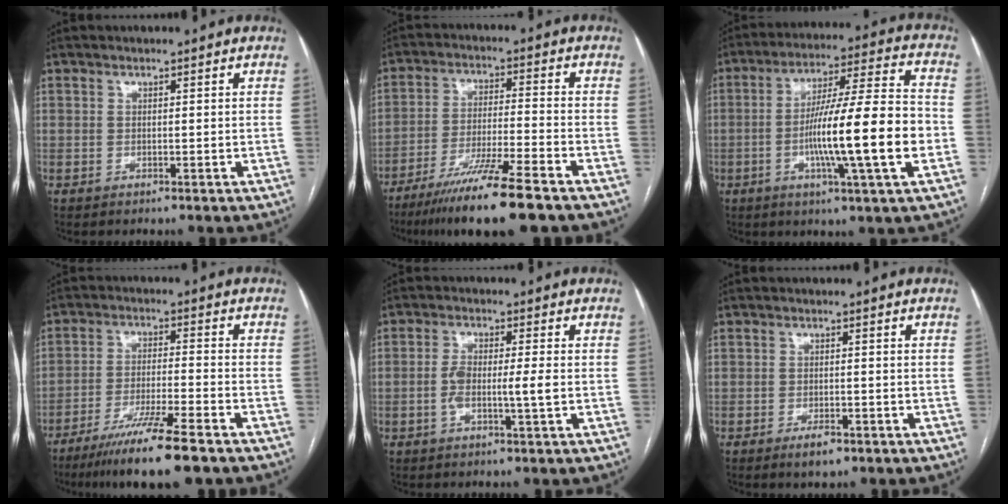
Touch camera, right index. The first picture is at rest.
{"total": 13.1, "force": [-9.4, -0.5, 9.1], "torque": [-0.160, -0.039, -0.162]}
{"total": 17.6, "force": [-3.7, 0.0, 17.2], "torque": [-0.287, 0.001, -0.066]}
{"total": 12.4, "force": [-8.9, -0.4, 8.7], "torque": [-0.149, -0.036, -0.151]}
{"total": 5.1, "force": [-0.8, 0.5, 5.0], "torque": [-0.098, 0.006, -0.014]}
{"total": 2.8, "force": [-1.7, 1.2, 1.9], "torque": [-0.030, 0.000, -0.023]}